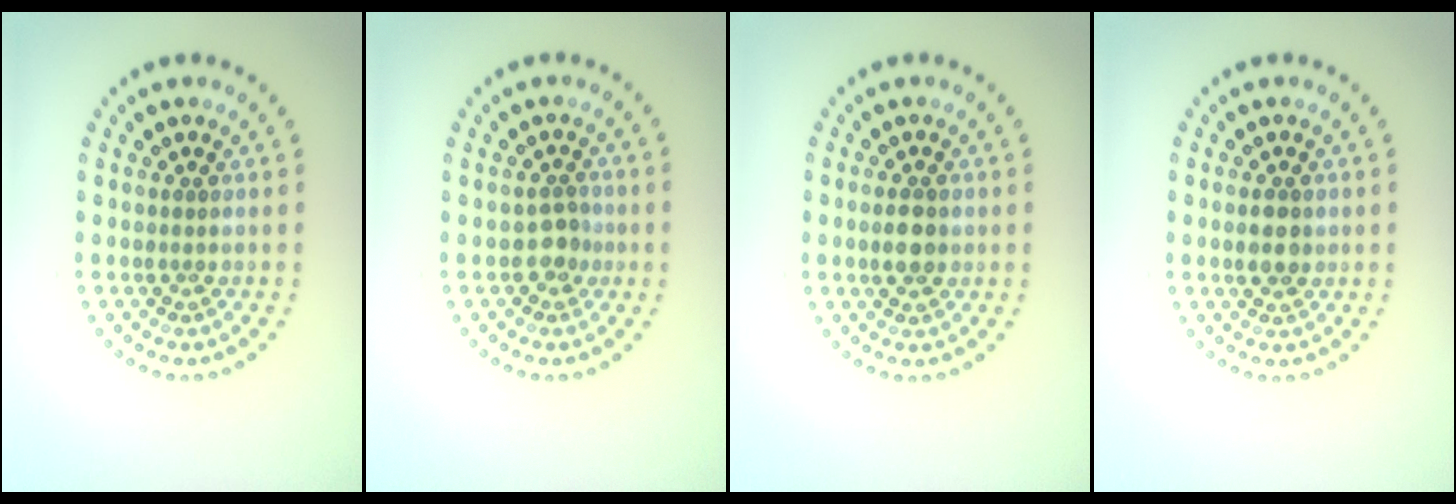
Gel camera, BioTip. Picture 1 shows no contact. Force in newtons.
{"total": 1.6, "press": 1.4, "slide": 0.7}
{"total": 2.7, "press": 2.7, "slide": 0.1}
{"total": 2.0, "press": 2.0, "slide": 0.2}